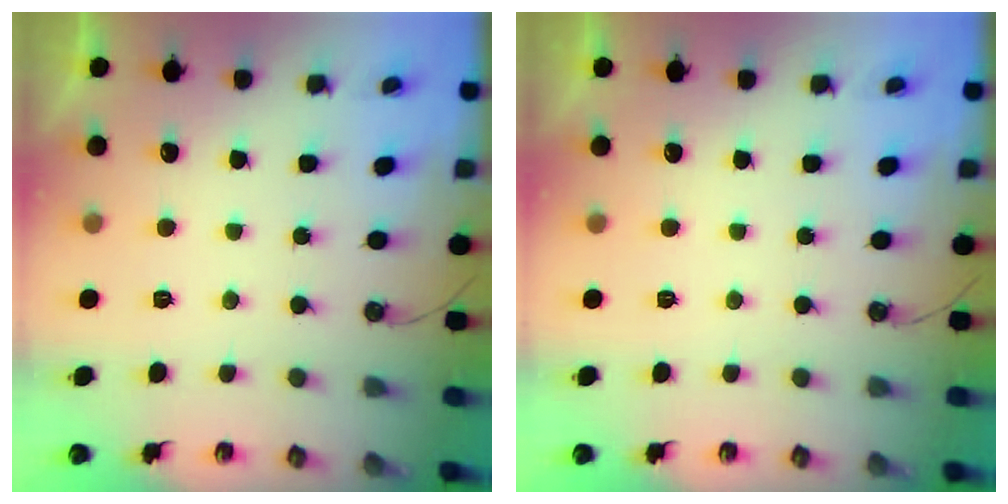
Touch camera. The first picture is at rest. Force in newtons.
{"total": 0.0}